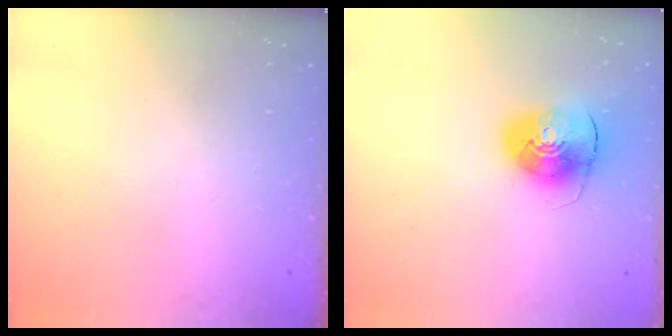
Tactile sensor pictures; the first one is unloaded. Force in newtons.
{"total": 9.9, "press": 9.8, "slide": 1.6}